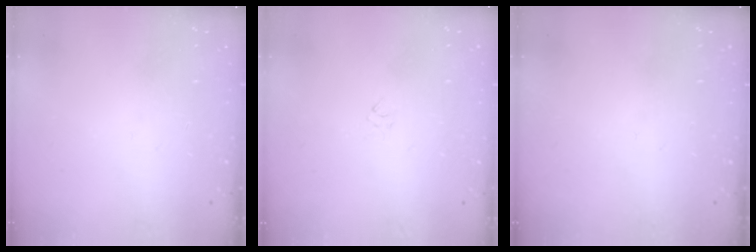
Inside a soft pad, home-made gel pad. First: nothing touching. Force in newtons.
{"total": 2.3, "press": 2.2, "slide": 0.6}
{"total": 0.0}